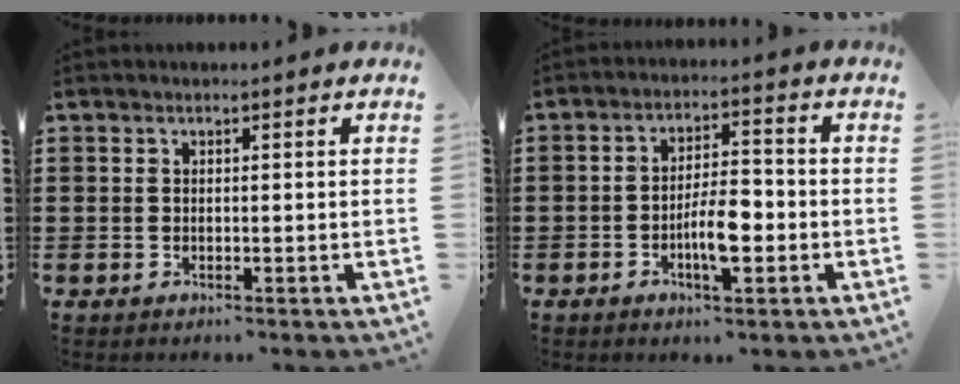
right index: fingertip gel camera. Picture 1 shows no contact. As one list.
[{"total": 6.5, "force": [-2.2, 2.3, 5.7], "torque": [-0.108, 0.004, -0.043]}]